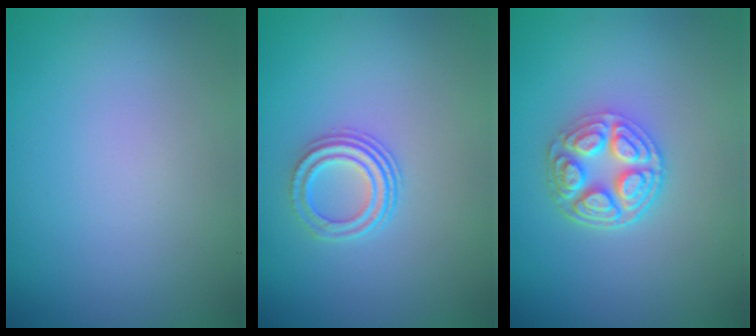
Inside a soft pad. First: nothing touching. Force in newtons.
{"total": 2.9, "press": 2.1, "slide": 2.0}
{"total": 4.7, "press": 3.7, "slide": 2.9}